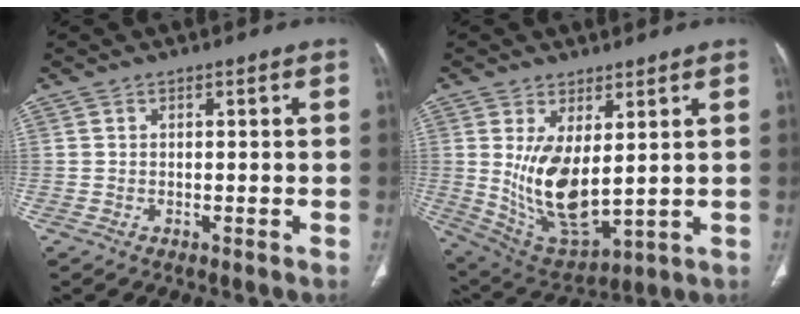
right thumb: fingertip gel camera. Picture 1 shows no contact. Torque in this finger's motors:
{"motor_torque": [0.37, 2.31, 1.27, -0.11, 0.38]}